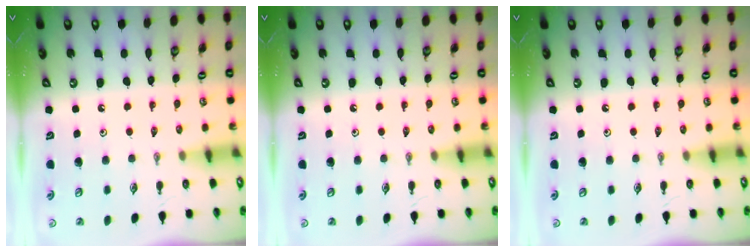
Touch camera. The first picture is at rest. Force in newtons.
{"total": 0.0}
{"total": 0.0}